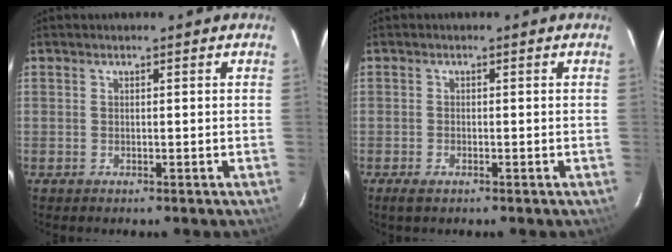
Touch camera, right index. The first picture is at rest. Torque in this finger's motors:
{"motor_torque": [0.31, 0.02, 0.10, 0.02]}